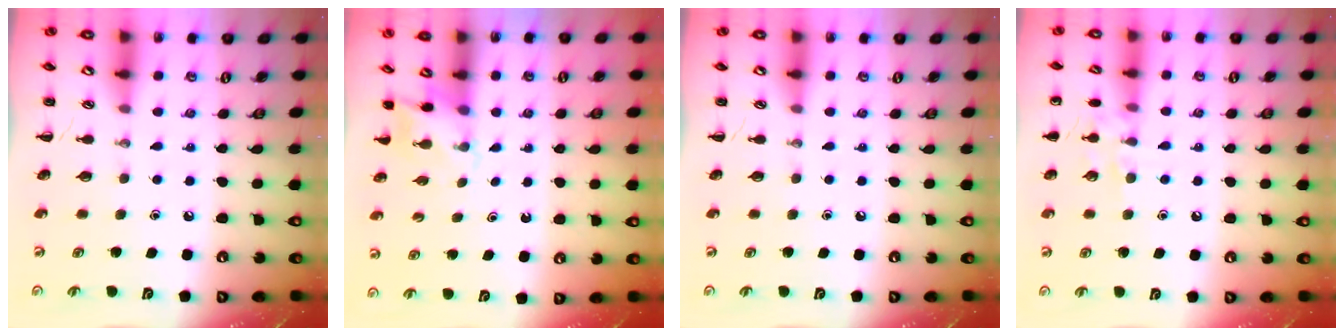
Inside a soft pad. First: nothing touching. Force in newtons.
{"total": 3.0, "press": 2.9, "slide": 0.9}
{"total": 0.0}
{"total": 7.6, "press": 7.5, "slide": 1.2}